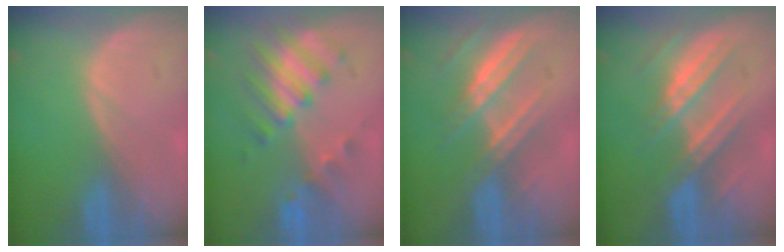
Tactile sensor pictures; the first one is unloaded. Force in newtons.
{"total": 8.3, "press": 7.2, "slide": 4.1}
{"total": 7.5, "press": 6.7, "slide": 3.3}
{"total": 7.3, "press": 7.3, "slide": 0.6}